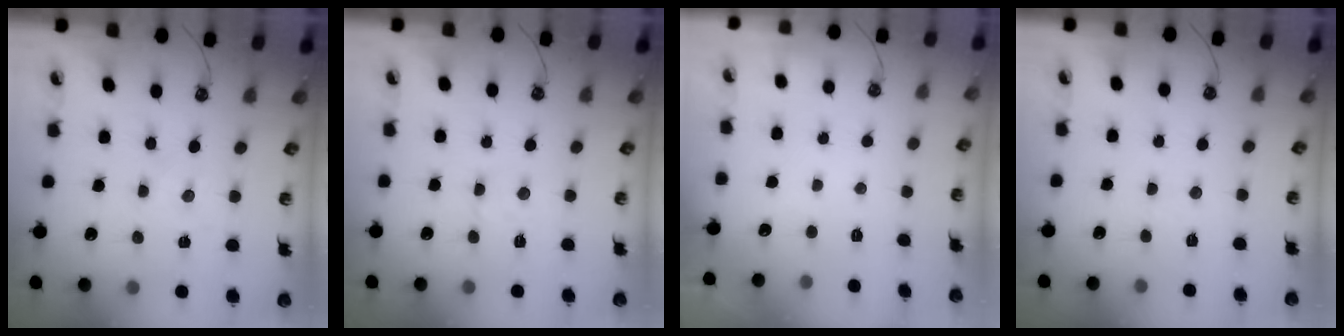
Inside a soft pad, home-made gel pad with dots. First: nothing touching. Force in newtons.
{"total": 2.8, "press": 2.7, "slide": 0.6}
{"total": 0.0}
{"total": 2.4, "press": 2.4, "slide": 0.4}